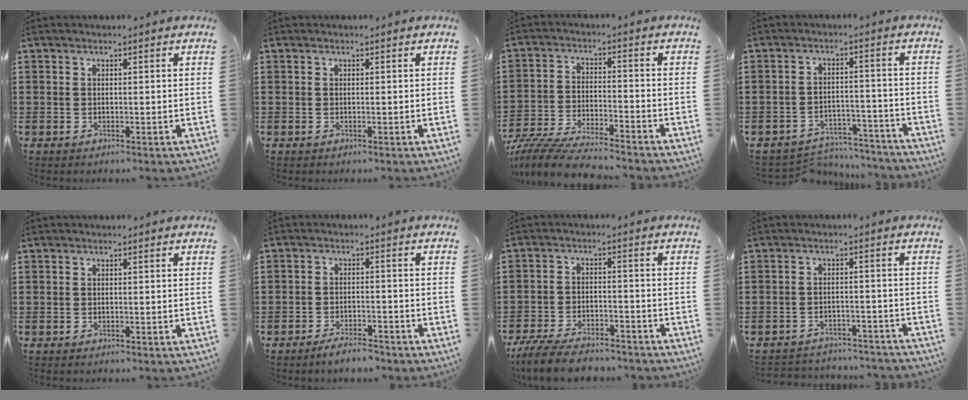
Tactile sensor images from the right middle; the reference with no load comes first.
{"total": 0.0}
{"total": 7.0, "force": [-6.7, 0.4, 2.2], "torque": [-0.055, -0.002, -0.134]}
{"total": 4.7, "force": [-4.6, 0.8, 0.3], "torque": [-0.007, 0.008, -0.096]}
{"total": 0.0}
{"total": 3.3, "force": [-3.2, 0.5, 0.5], "torque": [-0.013, 0.005, -0.065]}
{"total": 7.0, "force": [-6.4, 1.4, 2.5], "torque": [-0.051, 0.007, -0.123]}
{"total": 3.2, "force": [-3.2, 0.3, 0.1], "torque": [-0.006, 0.002, -0.070]}